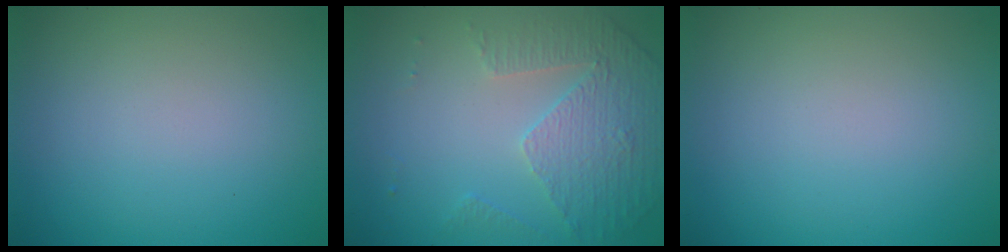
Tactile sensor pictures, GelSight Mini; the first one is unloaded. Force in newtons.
{"total": 4.9, "press": 3.4, "slide": 3.4}
{"total": 0.0}